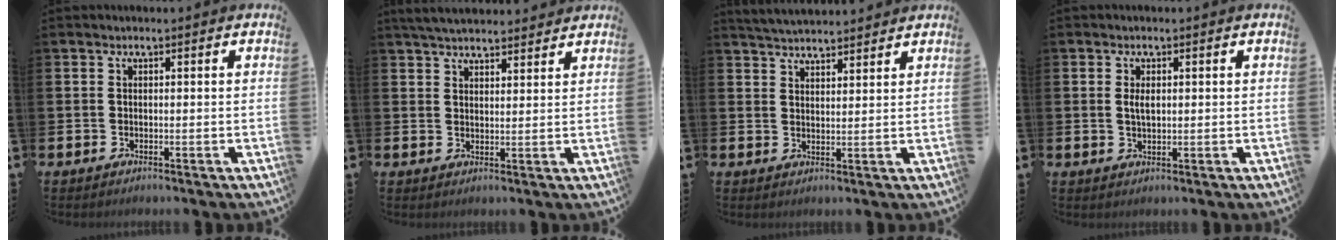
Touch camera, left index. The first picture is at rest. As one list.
[{"total": 4.5, "force": [4.3, 0.8, 0.9], "torque": [-0.025, -0.016, 0.080]}, {"total": 4.1, "force": [4.1, 0.4, 0.2], "torque": [-0.012, -0.021, 0.075]}, {"total": 1.9, "force": [0.6, 0.9, 1.6], "torque": [-0.021, 0.000, 0.005]}]